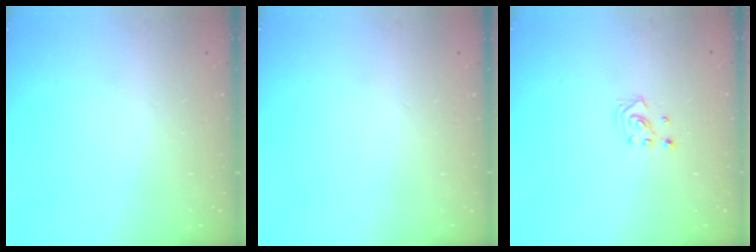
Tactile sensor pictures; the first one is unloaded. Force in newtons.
{"total": 0.0}
{"total": 2.6, "press": 2.6, "slide": 0.3}